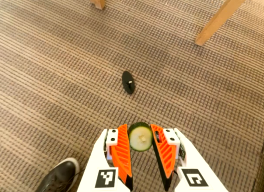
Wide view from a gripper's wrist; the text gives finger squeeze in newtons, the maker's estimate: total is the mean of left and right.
{"total": 8.5, "left": 8.1, "right": 9.0}